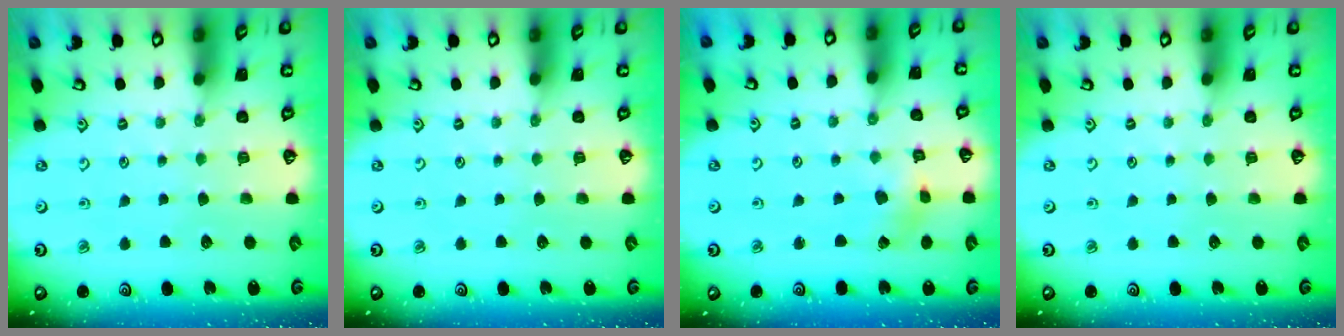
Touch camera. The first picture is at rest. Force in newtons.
{"total": 0.0}
{"total": 1.7, "press": 1.7, "slide": 0.2}
{"total": 0.0}